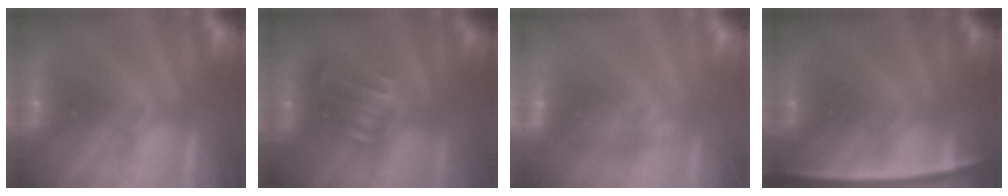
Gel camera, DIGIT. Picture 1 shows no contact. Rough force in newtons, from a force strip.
{"total": 3.4}
{"total": 6.9}
{"total": 2.4}